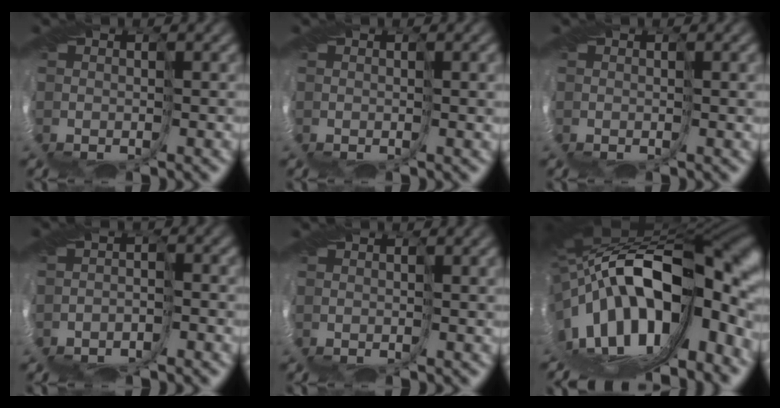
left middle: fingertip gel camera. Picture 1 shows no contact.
{"total": 1.9, "force": [0.5, 0.5, 1.8], "torque": [-0.031, 0.001, 0.009]}
{"total": 1.1, "force": [0.3, 0.2, 1.0], "torque": [-0.022, -0.002, 0.006]}
{"total": 2.3, "force": [-2.1, 0.2, 0.8], "torque": [-0.017, -0.002, -0.045]}
{"total": 1.2, "force": [0.4, 0.2, 1.1], "torque": [-0.022, 0.000, 0.008]}
{"total": 19.0, "force": [-1.5, 8.8, 16.8], "torque": [-0.293, -0.008, -0.028]}